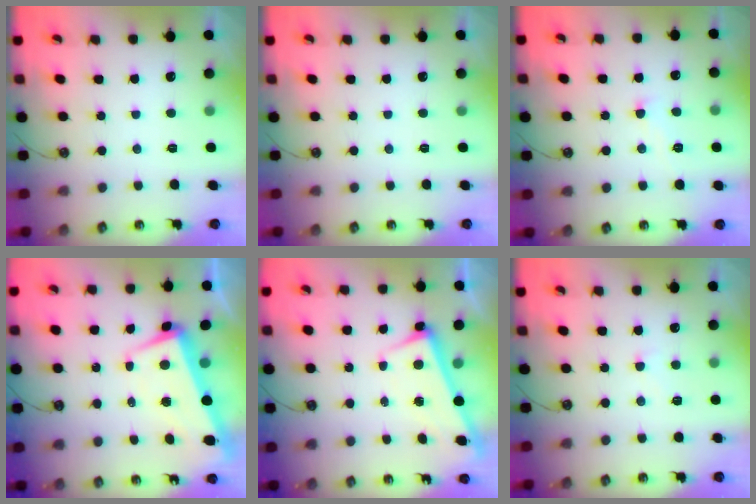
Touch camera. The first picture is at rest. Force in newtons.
{"total": 0.0}
{"total": 1.2, "press": 1.1, "slide": 0.5}
{"total": 2.2, "press": 0.3, "slide": 2.1}
{"total": 2.8, "press": 2.7, "slide": 0.4}
{"total": 2.7, "press": 2.6, "slide": 0.5}